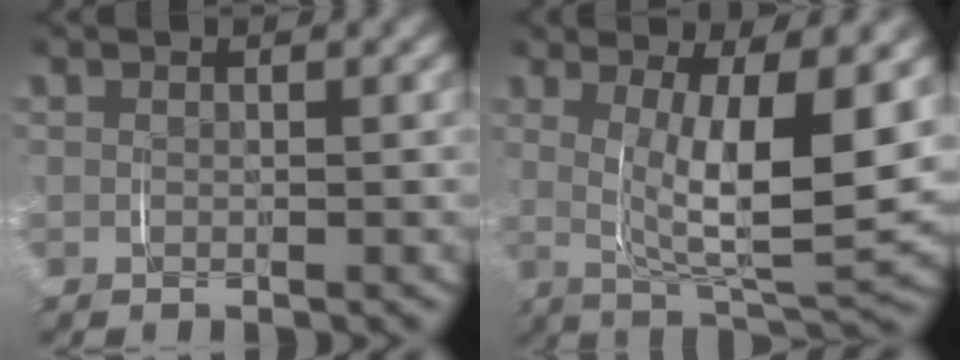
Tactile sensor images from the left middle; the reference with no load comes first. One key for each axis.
{"total": 10.0, "fx": 1.9, "fy": 3.6, "fz": 9.2, "tx": -0.141, "ty": -0.009, "tz": 0.033}